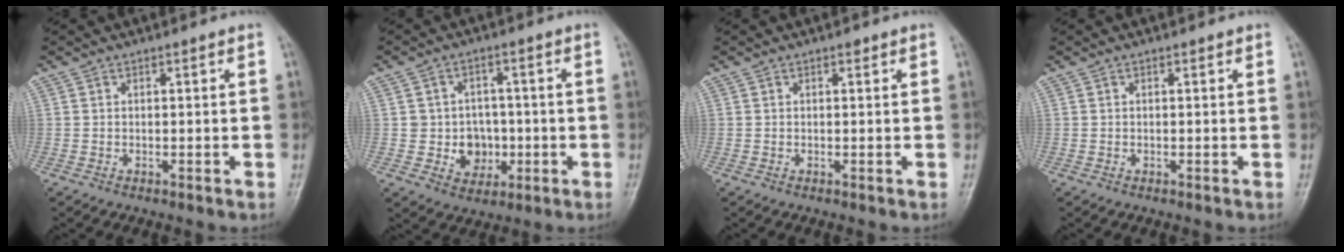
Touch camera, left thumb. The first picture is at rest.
{"total": 7.0, "force": [-0.9, 6.3, 2.8], "torque": [0.000, 0.013, -0.009]}
{"total": 0.6, "force": [0.4, 0.4, 0.4], "torque": [-0.002, -0.001, 0.003]}
{"total": 0.0}